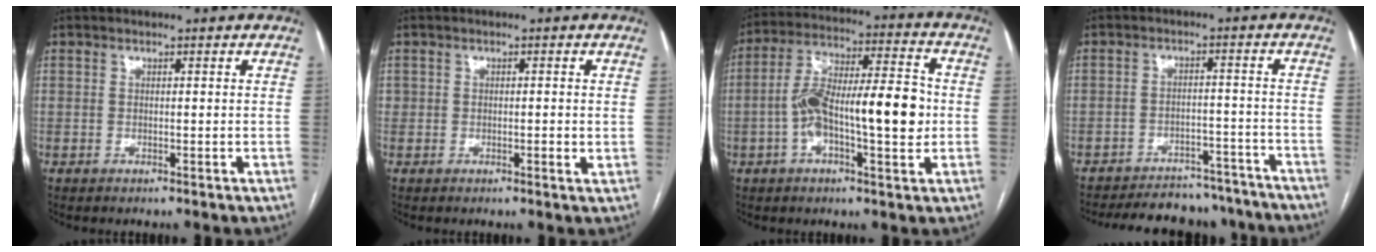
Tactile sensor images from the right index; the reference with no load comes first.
{"total": 1.9, "force": [0.0, 1.0, 1.7], "torque": [-0.027, 0.003, -0.001]}
{"total": 15.5, "force": [-1.7, 3.8, 14.9], "torque": [-0.263, 0.027, -0.028]}
{"total": 18.0, "force": [-16.3, 5.9, 4.6], "torque": [-0.082, 0.009, -0.206]}